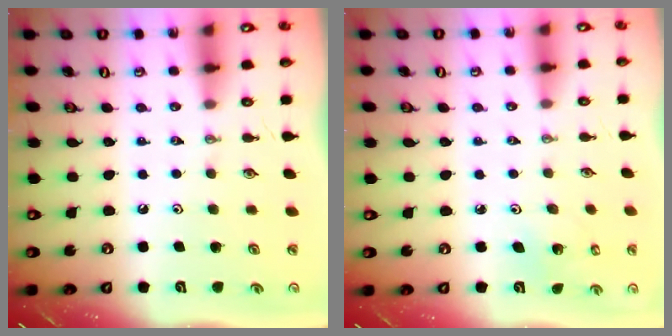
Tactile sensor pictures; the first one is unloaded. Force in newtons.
{"total": 2.7, "press": 2.7, "slide": 0.2}